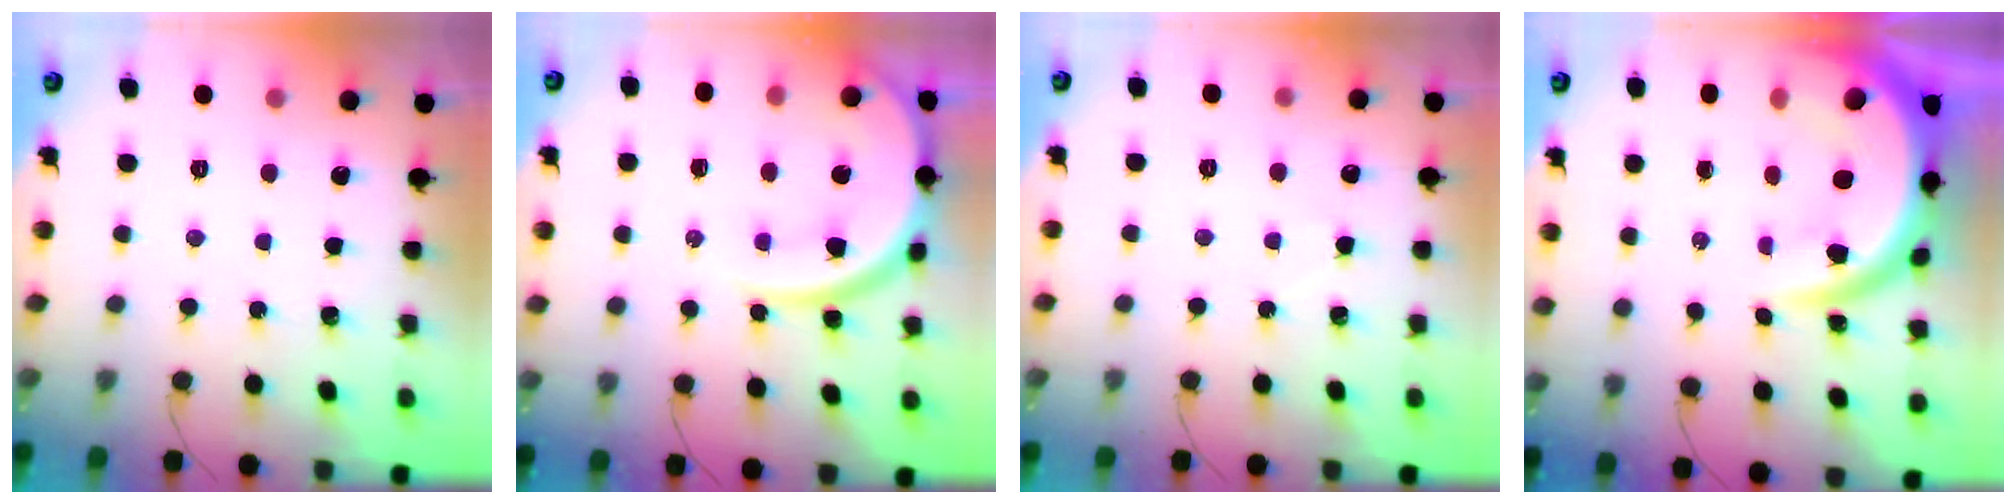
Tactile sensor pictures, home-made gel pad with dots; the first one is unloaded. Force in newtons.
{"total": 16.6, "press": 16.3, "slide": 2.8}
{"total": 4.2, "press": 3.6, "slide": 2.1}
{"total": 18.0, "press": 17.9, "slide": 1.6}